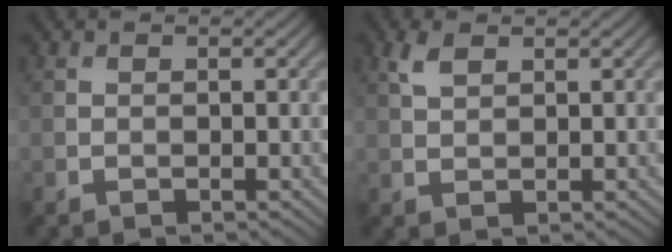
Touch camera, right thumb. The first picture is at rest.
{"total": 2.4, "force": [1.4, 1.0, 1.6], "torque": [-0.041, 0.005, 0.029]}